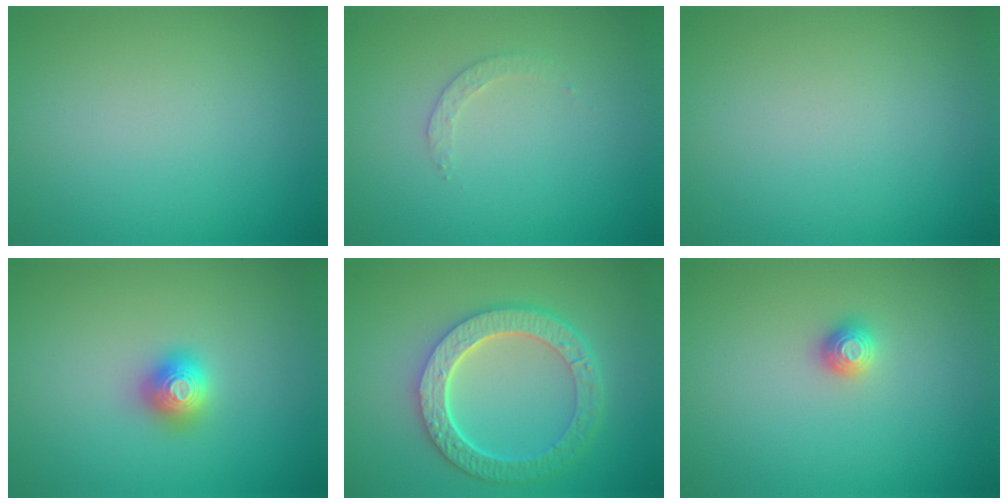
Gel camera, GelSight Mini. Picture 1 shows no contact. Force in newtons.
{"total": 1.2, "press": 1.2, "slide": 0.3}
{"total": 0.0}
{"total": 2.0, "press": 2.0, "slide": 0.2}
{"total": 6.3, "press": 4.8, "slide": 4.0}
{"total": 1.2, "press": 1.1, "slide": 0.2}